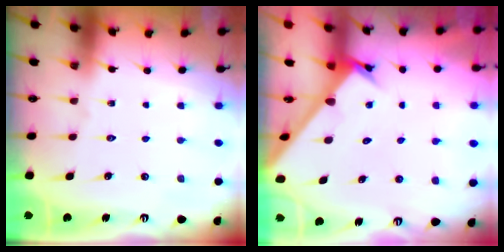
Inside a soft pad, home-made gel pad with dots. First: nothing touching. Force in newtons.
{"total": 2.5, "press": 2.5, "slide": 0.2}